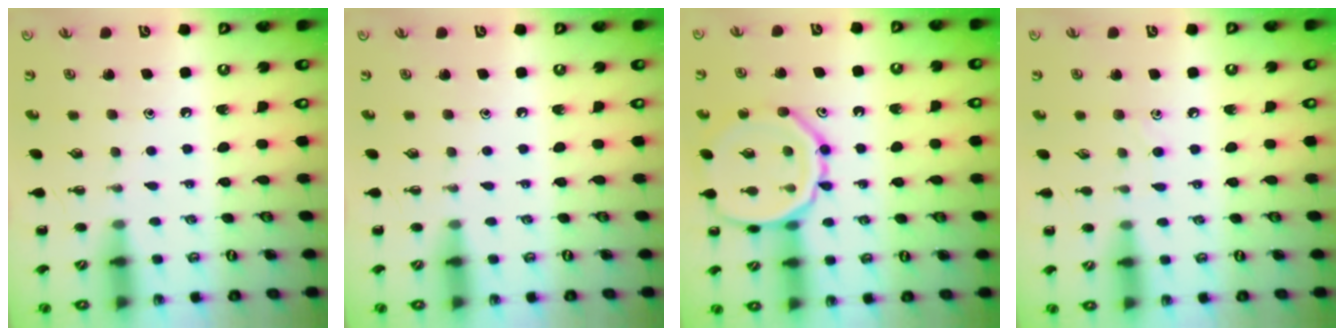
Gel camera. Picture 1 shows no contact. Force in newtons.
{"total": 0.0}
{"total": 15.4, "press": 15.4, "slide": 1.2}
{"total": 4.5, "press": 4.3, "slide": 1.4}